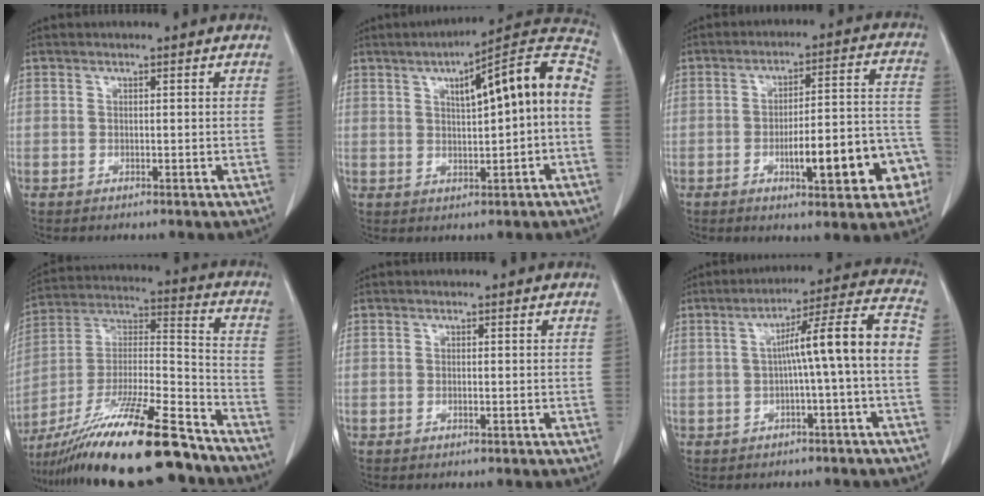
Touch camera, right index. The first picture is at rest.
{"total": 14.3, "force": [1.9, 2.0, 14.0], "torque": [-0.193, 0.041, 0.024]}
{"total": 13.9, "force": [-5.1, 3.1, 12.5], "torque": [-0.168, 0.030, -0.065]}
{"total": 25.0, "force": [-19.6, 2.4, 15.3], "torque": [-0.263, -0.020, -0.338]}
{"total": 0.0}
{"total": 10.2, "force": [-1.0, -0.9, 10.2], "torque": [-0.149, 0.029, -0.014]}